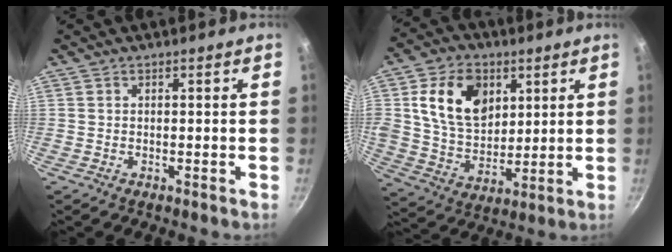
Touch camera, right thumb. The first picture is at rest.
{"total": 15.6, "force": [5.0, 11.1, 9.8], "torque": [-0.143, -0.016, 0.091]}